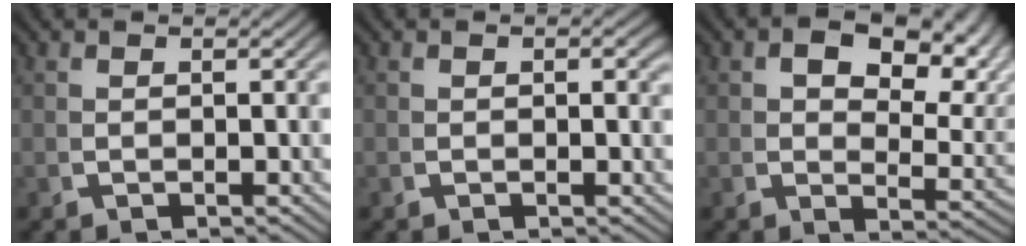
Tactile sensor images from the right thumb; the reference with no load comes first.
{"total": 0.6, "force": [0.0, 0.5, 0.3], "torque": [-0.007, -0.005, -0.002]}
{"total": 7.1, "force": [2.7, 3.9, 5.3], "torque": [-0.067, -0.006, 0.040]}